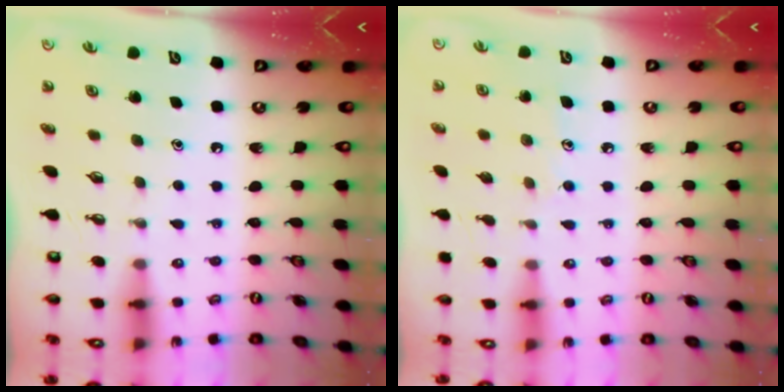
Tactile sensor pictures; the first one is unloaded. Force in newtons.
{"total": 6.5, "press": 6.5, "slide": 0.6}